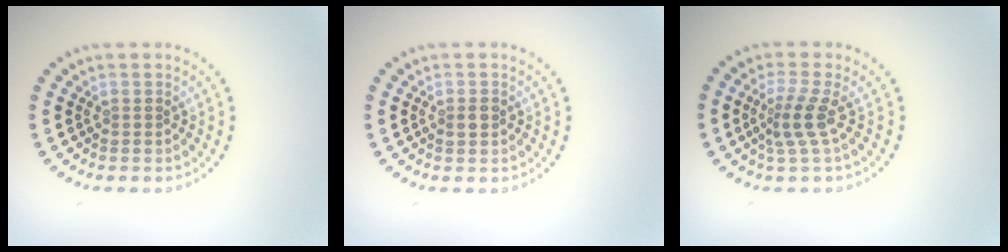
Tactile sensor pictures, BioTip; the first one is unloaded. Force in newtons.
{"total": 1.0, "press": 1.0, "slide": 0.0}
{"total": 2.6, "press": 1.7, "slide": 1.9}